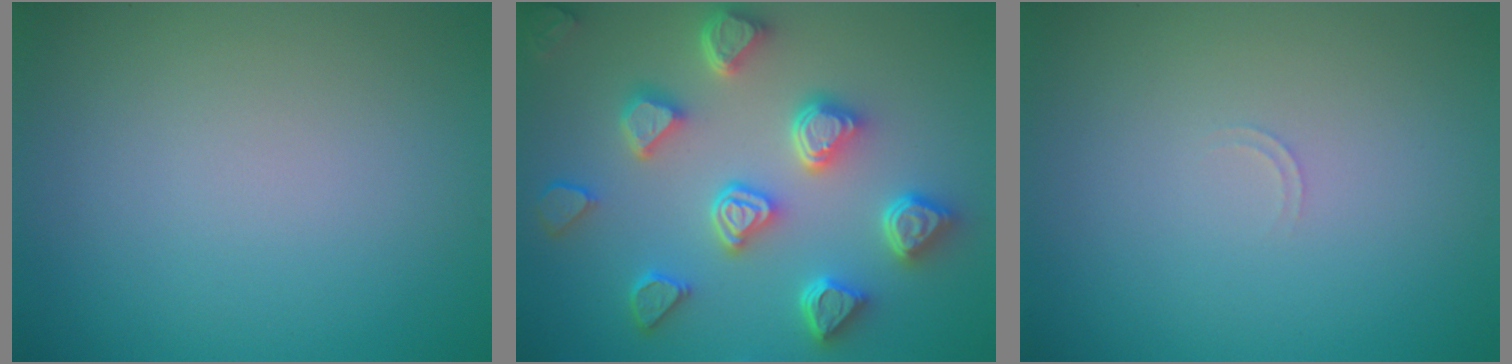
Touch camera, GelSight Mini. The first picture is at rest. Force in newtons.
{"total": 7.0, "press": 5.8, "slide": 3.9}
{"total": 0.6, "press": 0.6, "slide": 0.2}